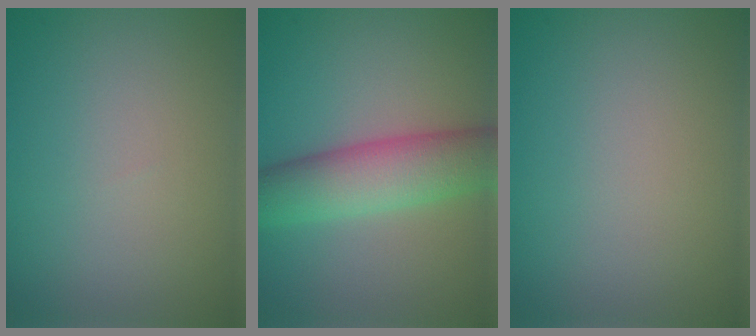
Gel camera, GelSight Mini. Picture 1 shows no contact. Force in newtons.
{"total": 6.5, "press": 6.5, "slide": 0.1}
{"total": 0.0}